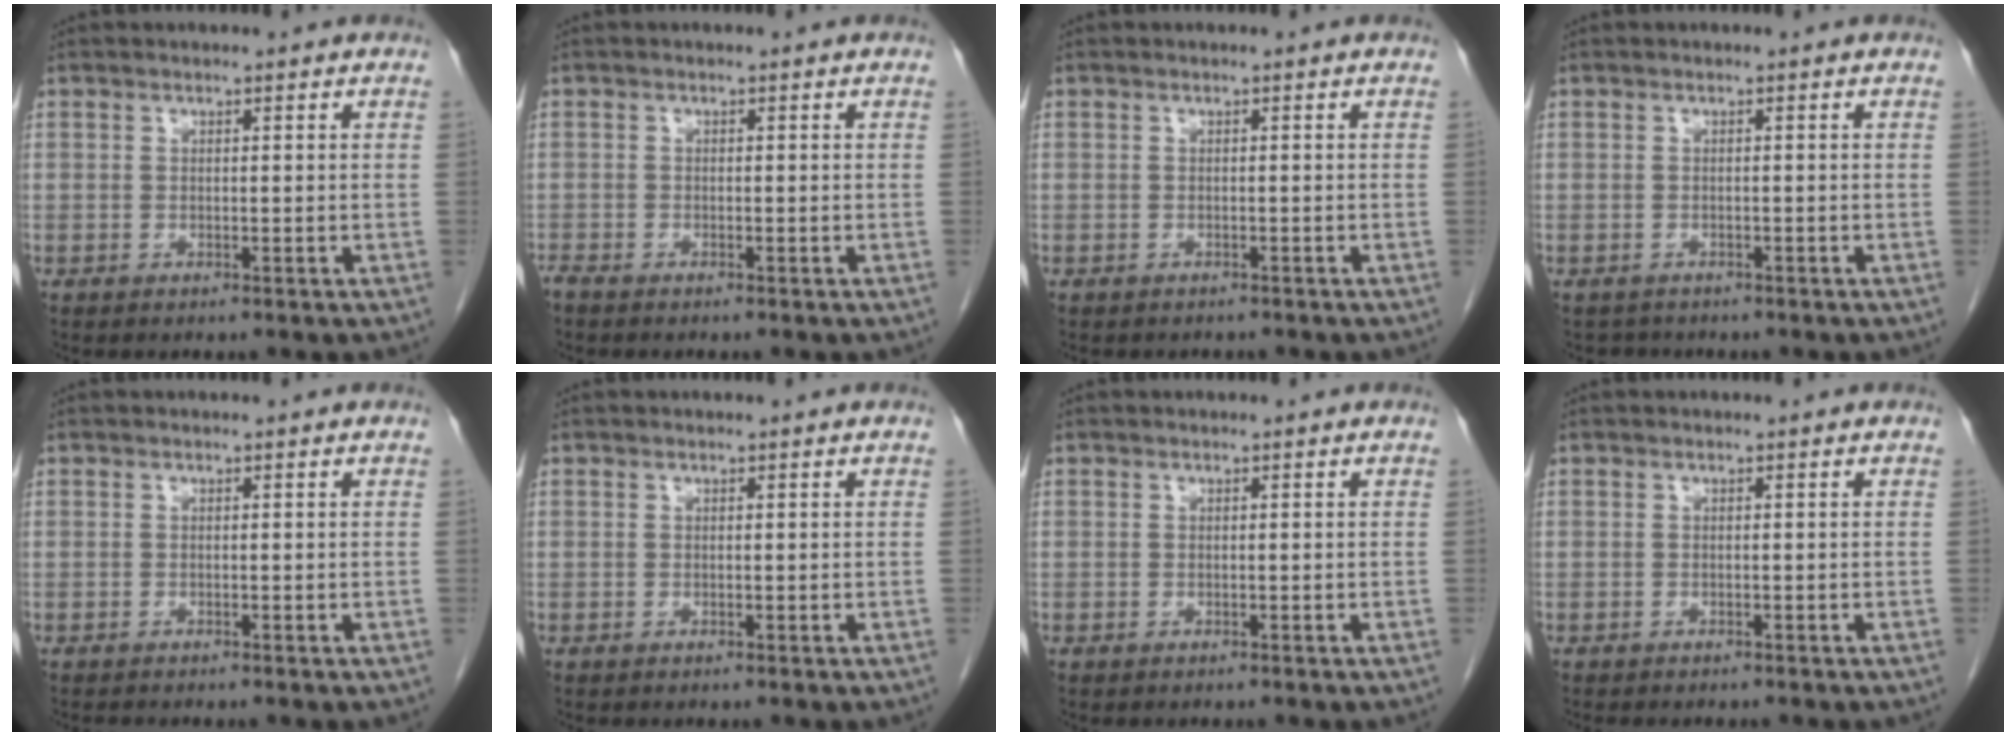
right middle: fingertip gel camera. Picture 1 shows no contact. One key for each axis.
{"total": 1.2, "fx": -1.1, "fy": 0.3, "fz": 0.5, "tx": -0.018, "ty": -0.004, "tz": -0.020}
{"total": 2.2, "fx": -2.0, "fy": 0.9, "fz": 0.4, "tx": -0.013, "ty": -0.003, "tz": -0.025}
{"total": 1.6, "fx": -1.4, "fy": 0.7, "fz": -0.3, "tx": -0.003, "ty": -0.002, "tz": -0.023}
{"total": 1.0, "fx": -1.0, "fy": 0.0, "fz": 0.3, "tx": -0.010, "ty": -0.003, "tz": -0.015}
{"total": 0.0}
{"total": 0.0}
{"total": 3.1, "fx": -2.7, "fy": 0.8, "fz": 1.3, "tx": -0.019, "ty": -0.008, "tz": -0.031}